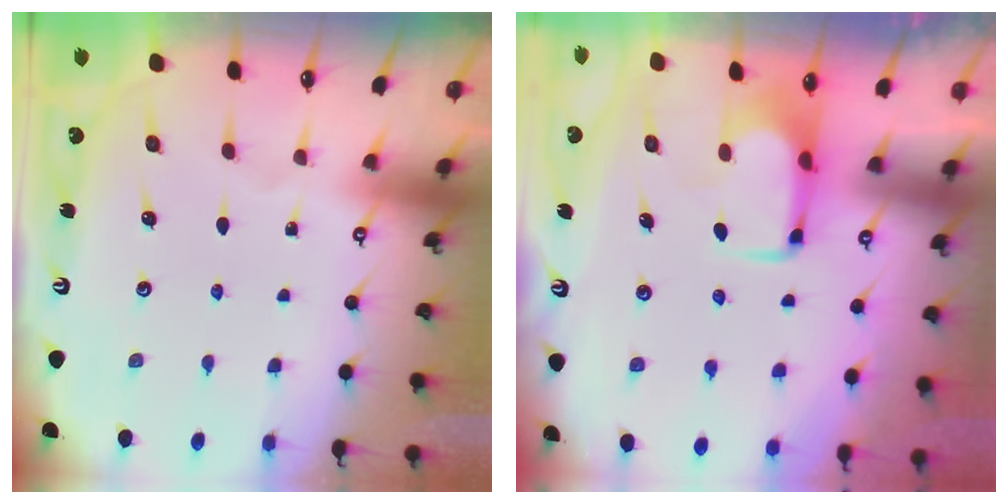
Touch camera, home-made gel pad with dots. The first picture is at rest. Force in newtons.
{"total": 2.0, "press": 2.0, "slide": 0.4}